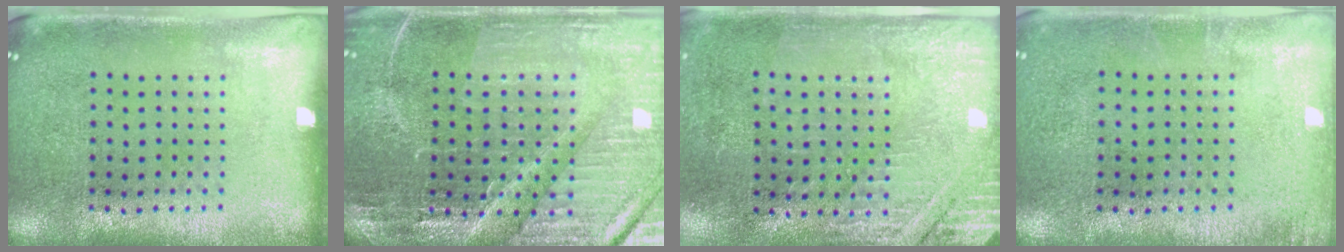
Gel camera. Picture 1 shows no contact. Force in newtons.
{"total": 3.8, "press": 3.8, "slide": 0.7}
{"total": 2.9, "press": 2.7, "slide": 1.1}
{"total": 0.8, "press": 0.8, "slide": 0.1}